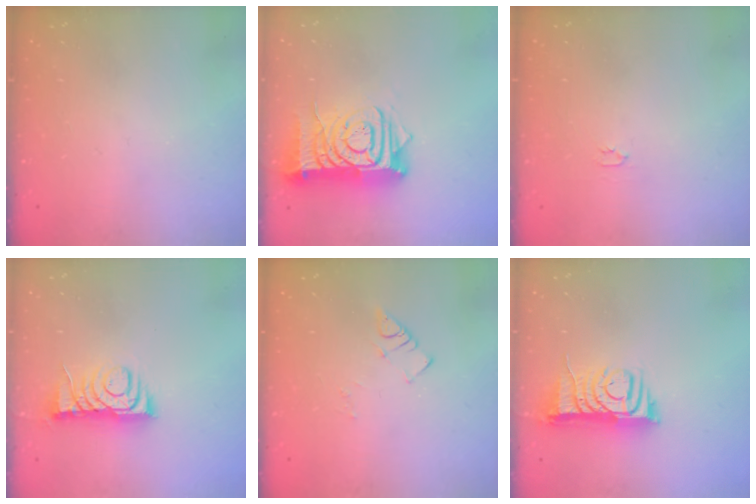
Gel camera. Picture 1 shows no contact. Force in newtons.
{"total": 14.5, "press": 14.4, "slide": 1.6}
{"total": 2.0, "press": 2.0, "slide": 0.3}
{"total": 8.0, "press": 7.9, "slide": 0.4}
{"total": 4.1, "press": 4.0, "slide": 0.7}
{"total": 8.5, "press": 8.4, "slide": 0.4}